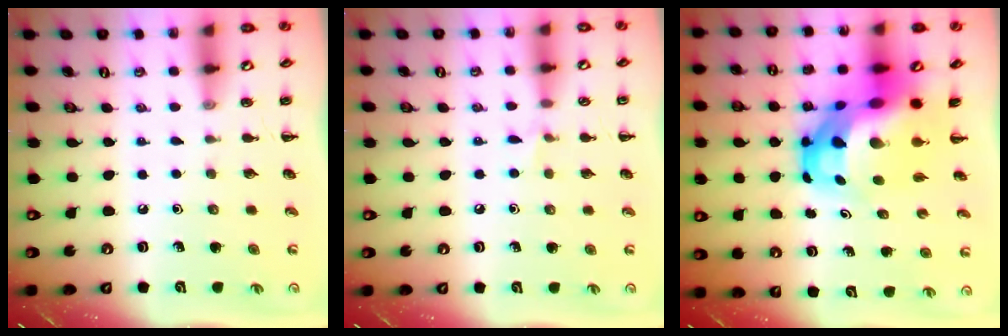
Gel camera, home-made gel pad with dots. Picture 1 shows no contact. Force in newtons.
{"total": 3.9, "press": 3.7, "slide": 1.2}
{"total": 16.3, "press": 15.7, "slide": 4.2}